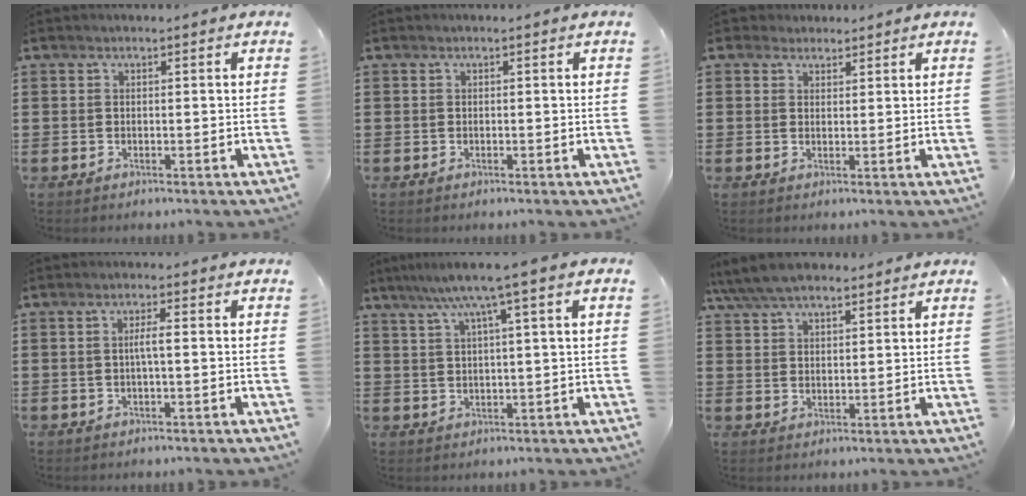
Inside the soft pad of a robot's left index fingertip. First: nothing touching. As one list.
[{"total": 0.0}, {"total": 2.1, "force": [1.8, 1.2, 0.0], "torque": [-0.008, 0.009, 0.034]}, {"total": 2.3, "force": [-0.2, 0.2, 2.3], "torque": [-0.046, 0.001, -0.005]}, {"total": 6.2, "force": [3.2, -0.1, 5.4], "torque": [-0.115, 0.000, 0.049]}, {"total": 6.5, "force": [5.6, 2.0, 2.8], "torque": [-0.071, -0.005, 0.105]}]